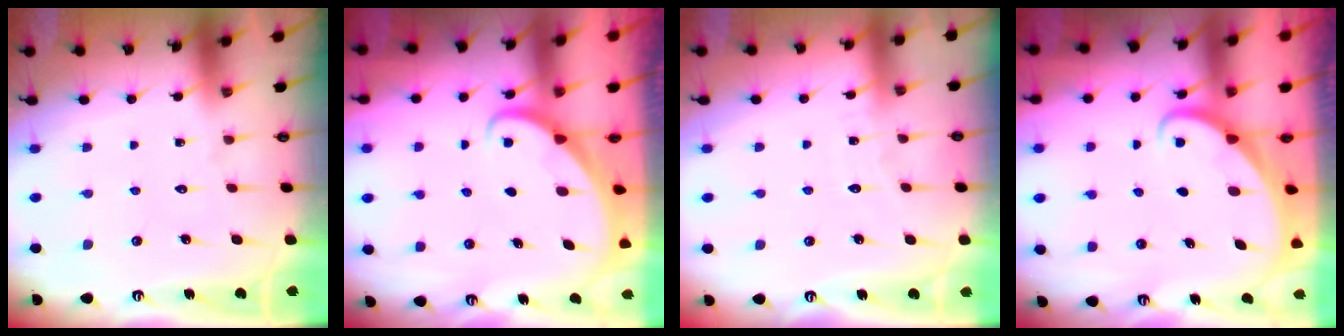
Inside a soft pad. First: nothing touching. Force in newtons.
{"total": 1.8, "press": 1.8, "slide": 0.2}
{"total": 2.9, "press": 2.9, "slide": 0.4}
{"total": 2.1, "press": 2.1, "slide": 0.2}